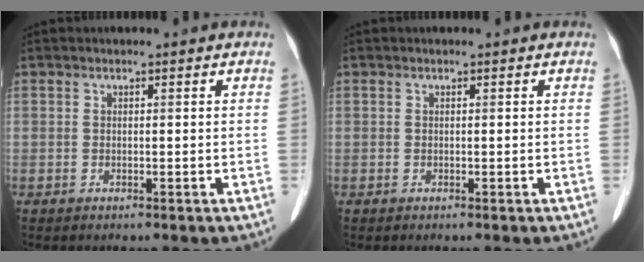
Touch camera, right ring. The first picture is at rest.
{"total": 0.0}